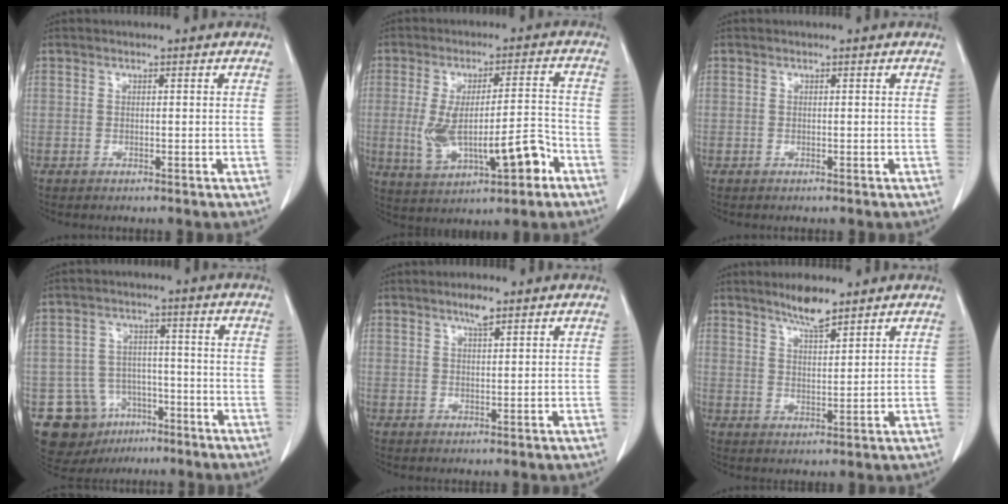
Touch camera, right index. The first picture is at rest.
{"total": 12.2, "force": [-3.5, 3.4, 11.2], "torque": [-0.203, 0.015, -0.041]}
{"total": 0.0}
{"total": 11.4, "force": [-6.1, 9.1, 2.9], "torque": [-0.056, 0.032, -0.086]}
{"total": 2.4, "force": [1.7, 0.4, 1.7], "torque": [-0.033, 0.002, 0.029]}
{"total": 5.2, "force": [4.2, 0.7, 2.9], "torque": [-0.055, 0.000, 0.075]}